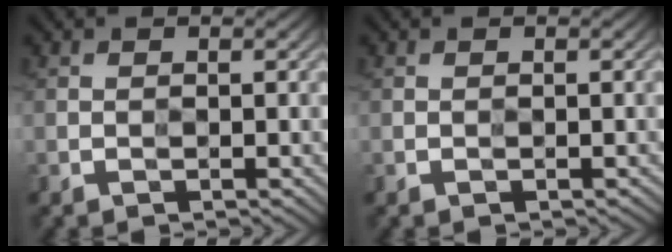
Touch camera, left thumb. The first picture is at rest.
{"total": 0.0}